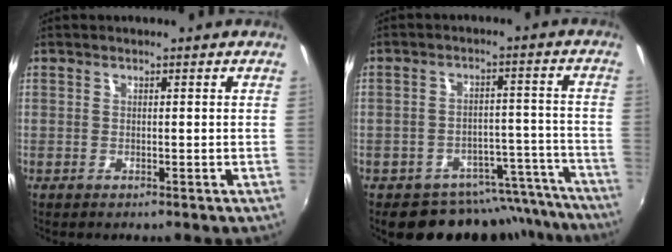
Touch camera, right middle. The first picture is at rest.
{"total": 13.6, "force": [-12.0, 5.9, 2.3], "torque": [-0.026, 0.045, -0.142]}